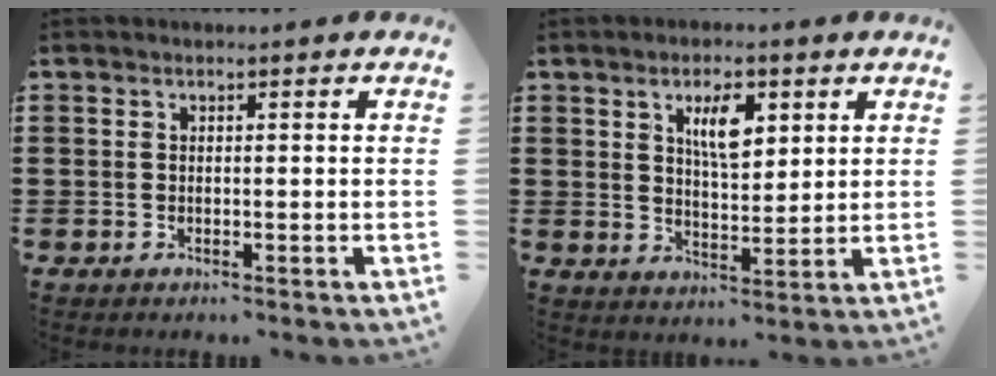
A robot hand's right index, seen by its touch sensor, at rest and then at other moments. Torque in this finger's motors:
{"motor_torque": [0.47, 0.04, 0.29, 0.14]}